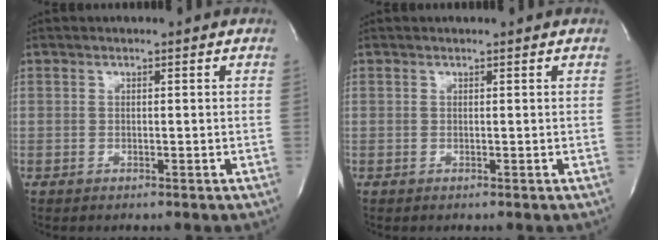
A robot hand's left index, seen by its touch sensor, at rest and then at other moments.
{"total": 1.1, "force": [1.1, 0.2, 0.1], "torque": [-0.011, 0.008, 0.011]}